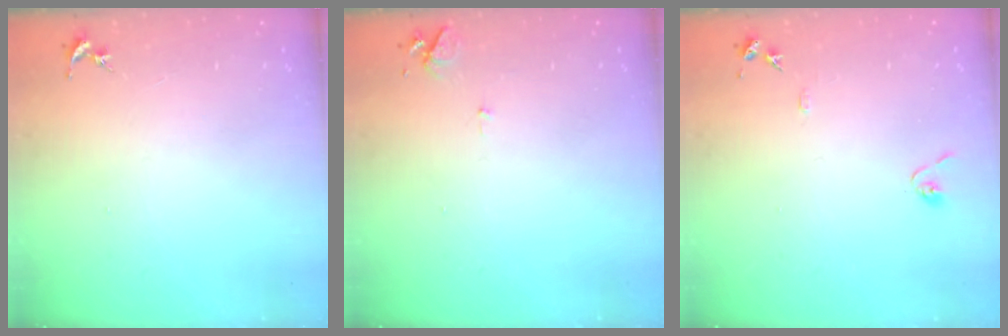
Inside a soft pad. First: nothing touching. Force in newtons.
{"total": 6.1, "press": 6.0, "slide": 0.8}
{"total": 7.9, "press": 7.9, "slide": 0.8}